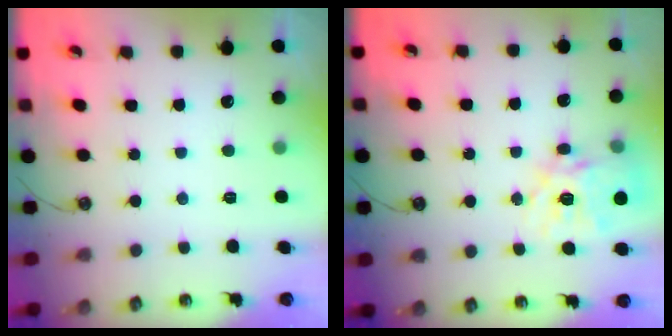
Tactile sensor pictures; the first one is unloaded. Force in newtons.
{"total": 16.8, "press": 16.7, "slide": 1.8}